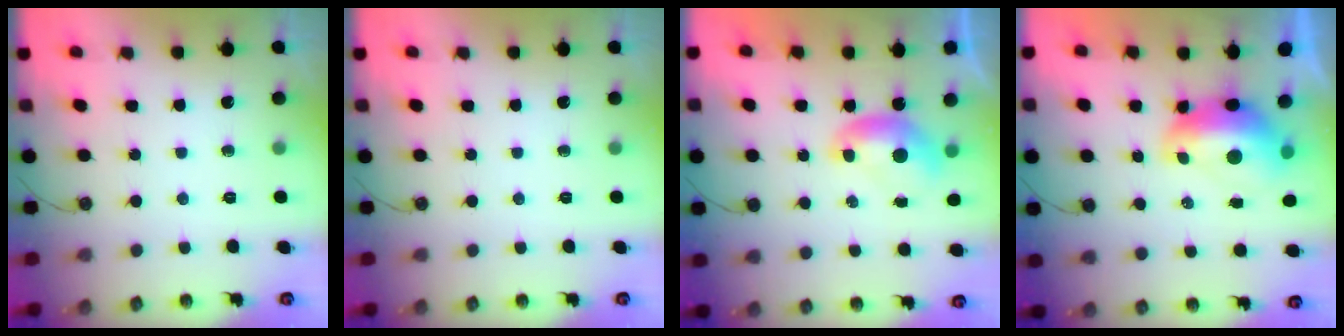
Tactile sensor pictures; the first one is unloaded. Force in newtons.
{"total": 0.0}
{"total": 0.0}
{"total": 2.9, "press": 2.8, "slide": 0.7}